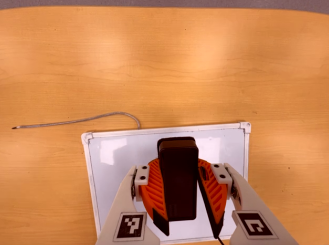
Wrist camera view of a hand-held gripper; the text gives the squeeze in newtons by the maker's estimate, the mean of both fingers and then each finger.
{"total": 10.8, "left": 10.4, "right": 11.1}